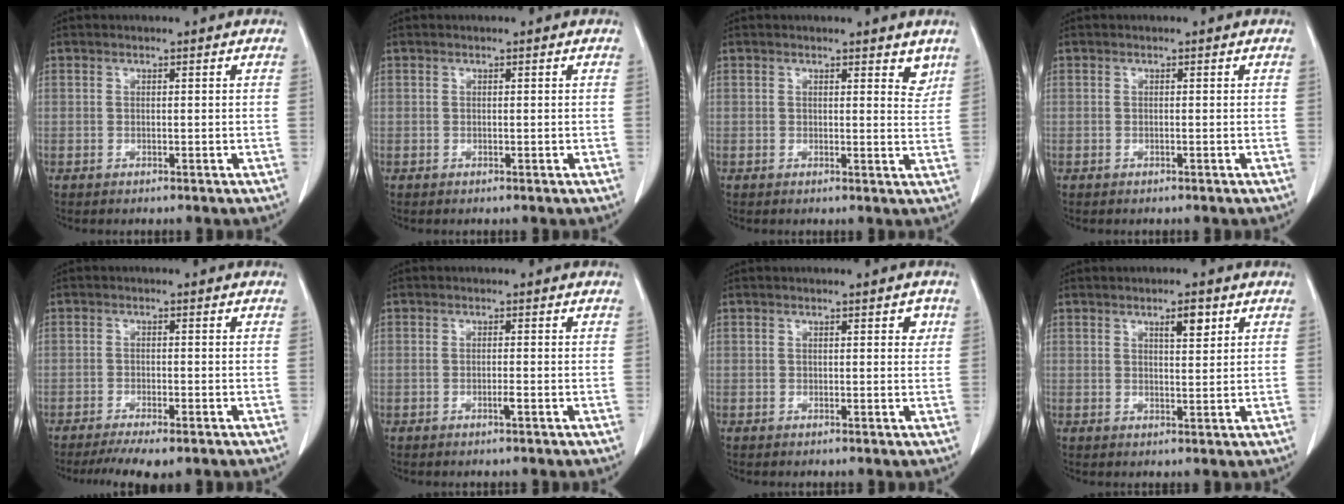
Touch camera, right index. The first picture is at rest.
{"total": 0.0}
{"total": 3.0, "force": [2.4, 1.2, 1.4], "torque": [-0.005, -0.014, 0.022]}
{"total": 0.0}
{"total": 6.1, "force": [-4.6, 1.3, 3.8], "torque": [-0.055, -0.011, -0.071]}
{"total": 1.0, "force": [-0.5, -0.1, 0.9], "torque": [-0.018, 0.000, -0.008]}
{"total": 1.6, "force": [0.6, 0.9, 1.1], "torque": [-0.006, 0.002, 0.006]}
{"total": 3.2, "force": [1.8, 0.8, 2.5], "torque": [-0.042, -0.002, 0.028]}